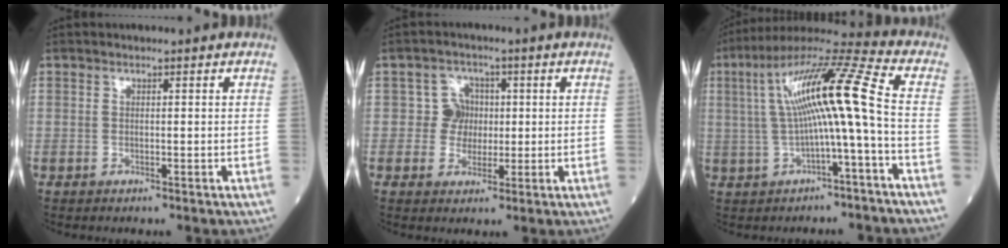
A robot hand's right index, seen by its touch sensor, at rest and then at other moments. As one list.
[{"total": 3.9, "force": [0.3, 3.9, 0.6], "torque": [0.003, 0.012, 0.007]}, {"total": 13.5, "force": [0.2, -0.1, 13.5], "torque": [-0.241, 0.037, 0.001]}]